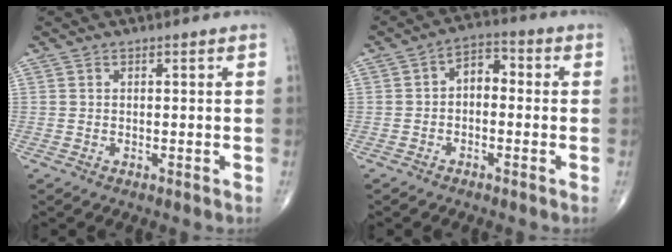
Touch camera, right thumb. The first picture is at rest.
{"total": 5.0, "force": [-0.4, 3.3, 3.8], "torque": [-0.041, 0.025, -0.021]}